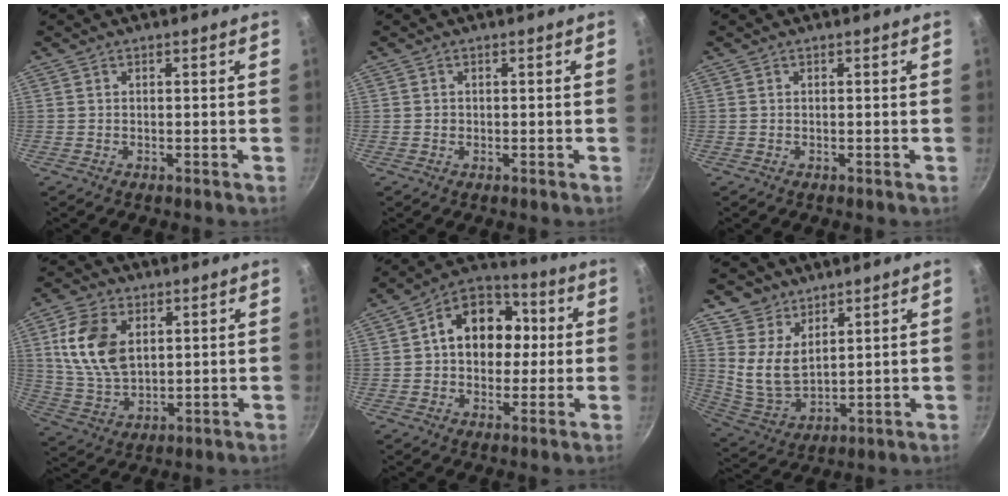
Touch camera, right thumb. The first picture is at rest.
{"total": 0.6, "force": [0.0, 0.6, 0.2], "torque": [0.000, 0.002, -0.001]}
{"total": 0.0}
{"total": 13.1, "force": [3.6, 8.4, 9.4], "torque": [-0.165, -0.017, 0.077]}
{"total": 14.4, "force": [1.5, 11.0, 9.2], "torque": [-0.093, 0.028, 0.005]}
{"total": 9.1, "force": [5.7, 6.0, 3.7], "torque": [-0.048, -0.043, 0.120]}